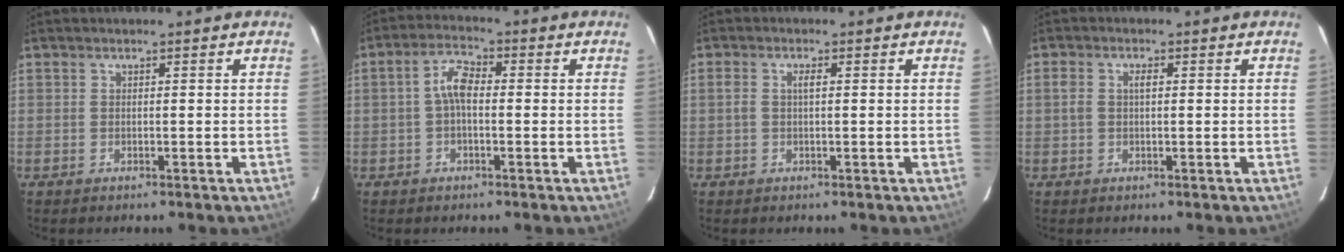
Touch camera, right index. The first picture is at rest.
{"total": 4.7, "force": [-0.3, 2.3, 4.1], "torque": [-0.085, 0.015, -0.006]}
{"total": 1.9, "force": [0.2, 0.6, 1.7], "torque": [-0.035, 0.005, 0.001]}
{"total": 2.4, "force": [0.2, 1.3, 2.0], "torque": [-0.040, 0.005, 0.004]}